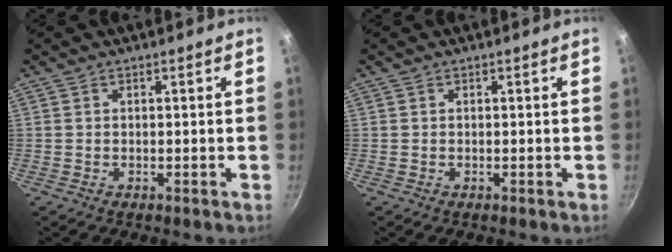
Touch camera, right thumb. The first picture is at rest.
{"total": 0.0}